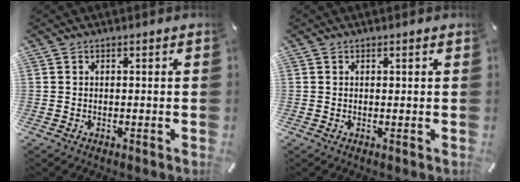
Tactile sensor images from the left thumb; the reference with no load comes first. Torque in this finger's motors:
{"motor_torque": [0.27, 0.23, 0.01, -0.19, 0.04]}